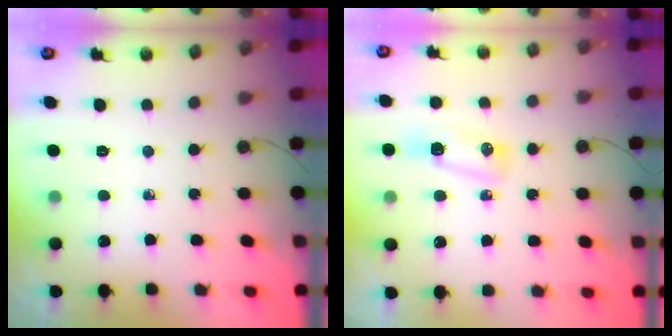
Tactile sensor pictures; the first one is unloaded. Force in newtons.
{"total": 6.3, "press": 6.3, "slide": 0.7}